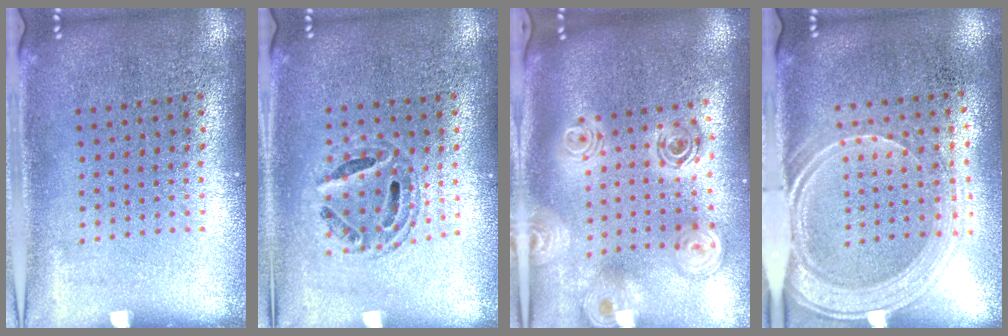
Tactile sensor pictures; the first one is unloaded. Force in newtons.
{"total": 0.7, "press": 0.7, "slide": 0.2}
{"total": 2.6, "press": 1.9, "slide": 1.7}
{"total": 1.9, "press": 1.6, "slide": 1.0}